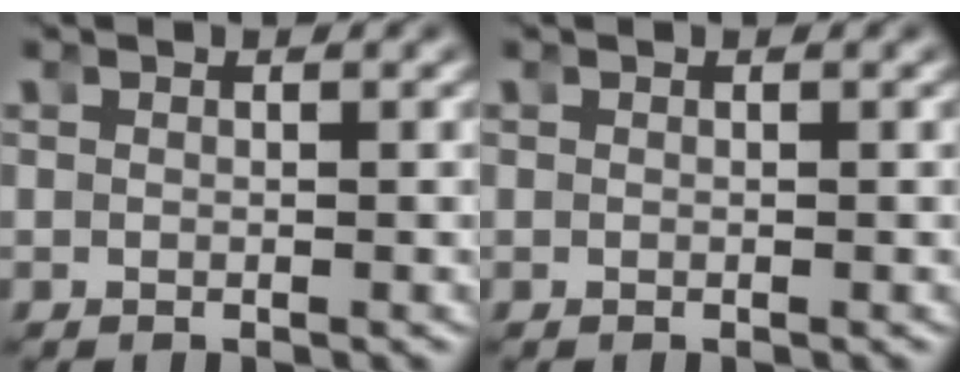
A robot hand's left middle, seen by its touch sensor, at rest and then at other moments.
{"total": 0.0}